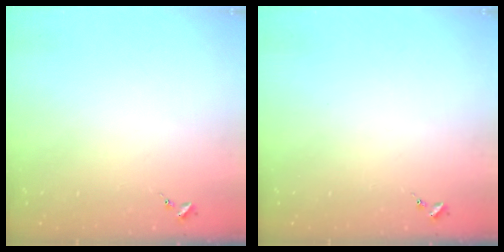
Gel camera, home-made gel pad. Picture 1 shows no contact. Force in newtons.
{"total": 0.0}